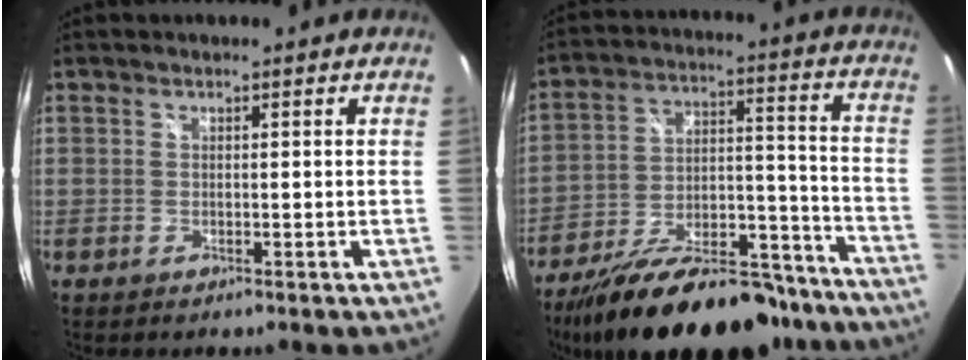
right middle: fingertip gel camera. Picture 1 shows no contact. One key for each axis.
{"total": 27.3, "fx": -21.3, "fy": 9.7, "fz": 14.2, "tx": -0.239, "ty": 0.007, "tz": -0.299}